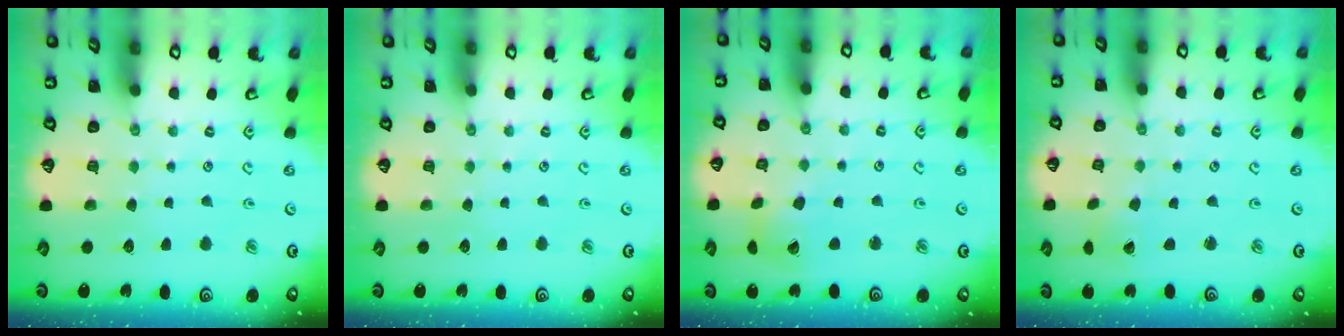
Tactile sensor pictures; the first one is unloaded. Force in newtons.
{"total": 0.0}
{"total": 8.1, "press": 8.1, "slide": 1.0}
{"total": 0.7, "press": 0.7, "slide": 0.0}